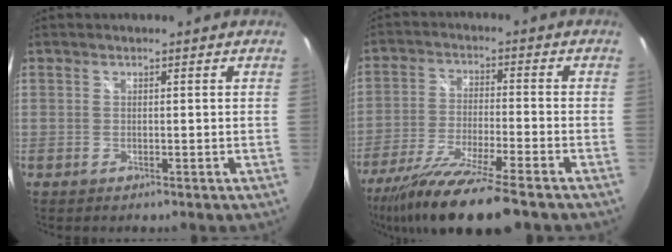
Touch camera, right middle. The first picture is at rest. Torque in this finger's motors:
{"motor_torque": [1.09, -1.04, 0.32, 0.09]}